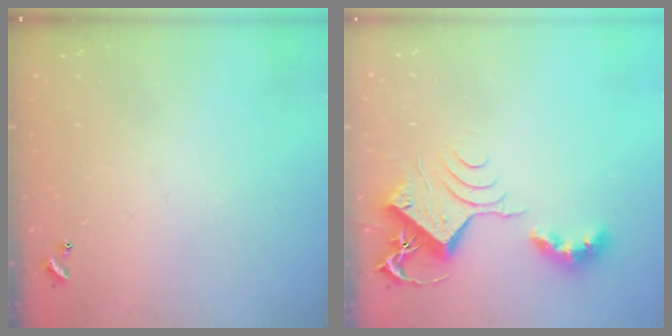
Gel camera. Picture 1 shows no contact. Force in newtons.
{"total": 9.4, "press": 9.4, "slide": 1.1}